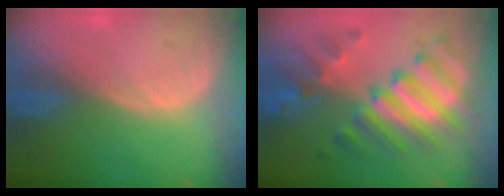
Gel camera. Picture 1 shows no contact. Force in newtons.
{"total": 9.9, "press": 9.9, "slide": 0.7}